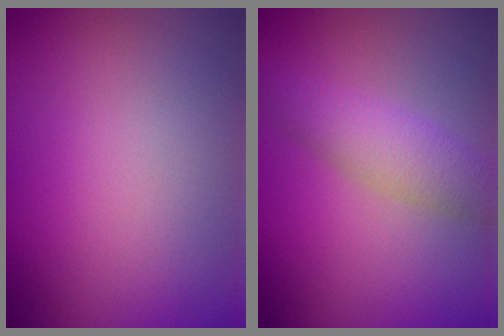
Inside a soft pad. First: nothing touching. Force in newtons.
{"total": 3.5, "press": 3.5, "slide": 0.1}